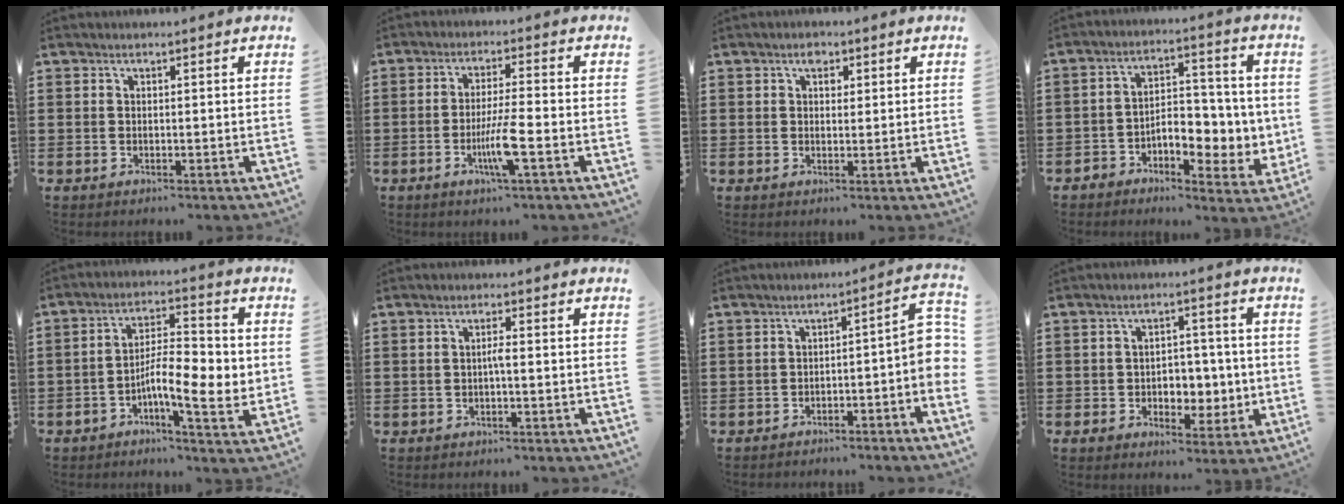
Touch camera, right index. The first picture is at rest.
{"total": 6.3, "force": [-2.3, 0.2, 5.8], "torque": [-0.109, -0.015, -0.043]}
{"total": 2.1, "force": [1.1, 1.3, 1.3], "torque": [-0.020, 0.002, 0.017]}
{"total": 6.4, "force": [-2.0, 4.4, 4.2], "torque": [-0.057, 0.001, -0.042]}
{"total": 8.9, "force": [-1.9, 3.1, 8.1], "torque": [-0.133, 0.000, -0.035]}
{"total": 1.7, "force": [-0.4, 0.0, 1.7], "torque": [-0.033, 0.001, -0.009]}
{"total": 5.2, "force": [-2.8, 0.8, 4.2], "torque": [-0.055, -0.005, -0.058]}
{"total": 5.3, "force": [-0.7, 4.5, 2.7], "torque": [-0.050, 0.008, -0.019]}